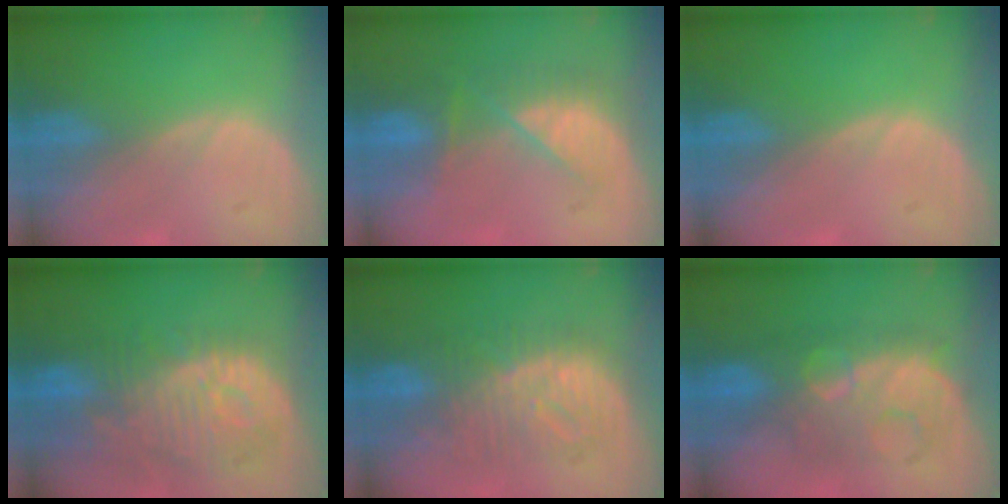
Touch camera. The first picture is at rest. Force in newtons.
{"total": 7.6, "press": 6.9, "slide": 3.1}
{"total": 0.0}
{"total": 12.2, "press": 11.0, "slide": 5.3}
{"total": 9.0, "press": 9.0, "slide": 0.3}
{"total": 8.8, "press": 8.8, "slide": 0.4}